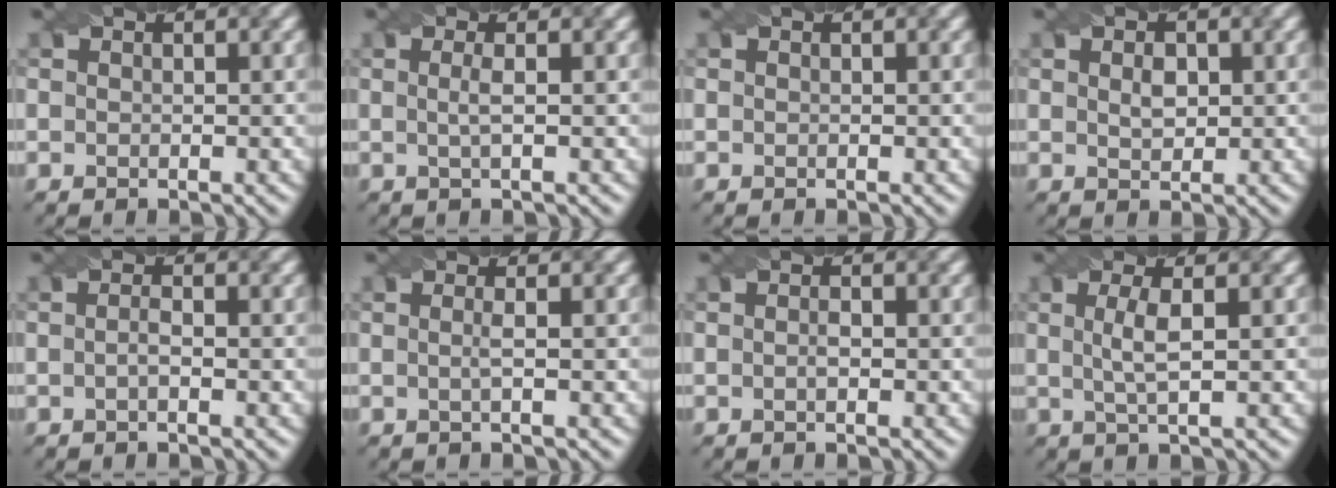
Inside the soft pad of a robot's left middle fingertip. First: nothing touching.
{"total": 1.5, "force": [0.0, 0.3, 1.4], "torque": [-0.029, 0.002, -0.003]}
{"total": 0.0}
{"total": 1.6, "force": [0.4, 1.0, 1.2], "torque": [-0.022, 0.000, 0.010]}
{"total": 1.0, "force": [-0.3, 0.2, 0.9], "torque": [-0.019, 0.000, -0.005]}
{"total": 1.2, "force": [-0.2, 0.3, 1.2], "torque": [-0.022, 0.000, -0.006]}
{"total": 0.8, "force": [-0.3, 0.2, 0.7], "torque": [-0.015, 0.000, -0.004]}
{"total": 2.6, "force": [0.4, 0.6, 2.5], "torque": [-0.049, 0.001, 0.006]}